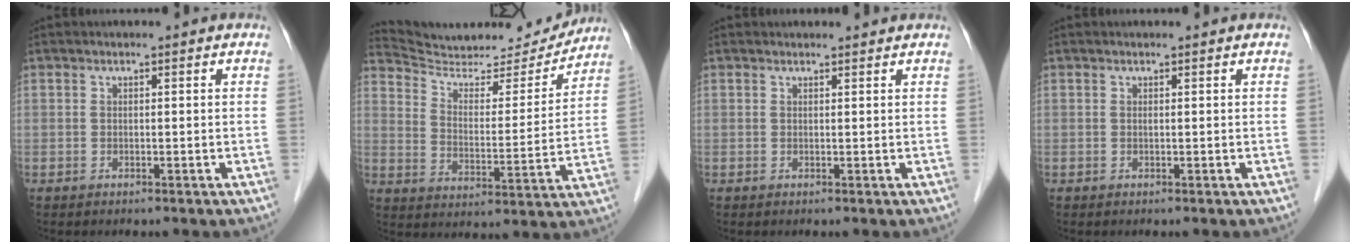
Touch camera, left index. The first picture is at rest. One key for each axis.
{"total": 15.7, "fx": 15.1, "fy": 2.4, "fz": 3.2, "tx": -0.054, "ty": -0.021, "tz": 0.226}
{"total": 0.6, "fx": 0.5, "fy": 0.1, "fz": -0.1, "tx": -0.005, "ty": 0.001, "tz": 0.001}
{"total": 0.9, "fx": -0.9, "fy": -0.1, "fz": 0.0, "tx": -0.002, "ty": -0.005, "tz": -0.017}